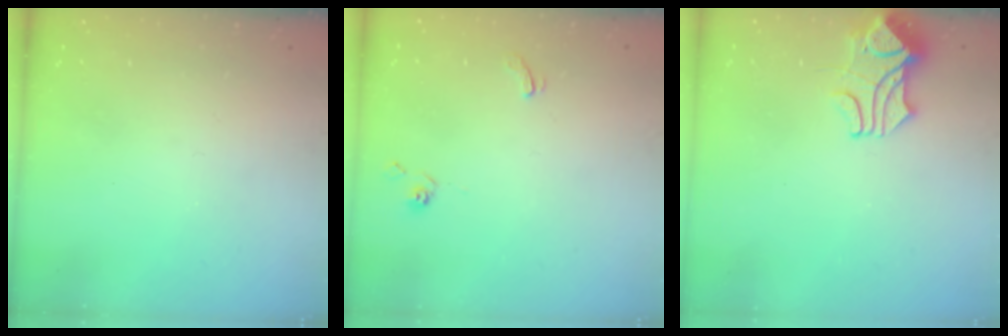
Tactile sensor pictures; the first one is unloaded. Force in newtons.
{"total": 2.6, "press": 2.6, "slide": 0.5}
{"total": 1.7, "press": 1.3, "slide": 1.2}